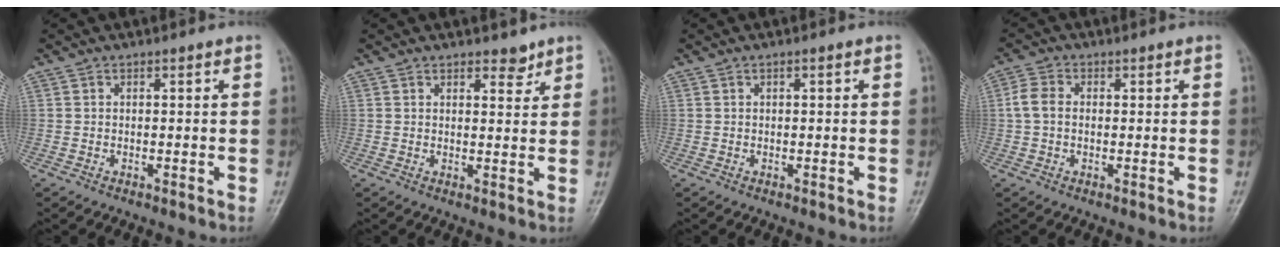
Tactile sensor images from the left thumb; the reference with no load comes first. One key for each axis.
{"total": 2.8, "fx": 2.2, "fy": 1.3, "fz": 1.2, "tx": -0.001, "ty": -0.014, "tz": 0.031}
{"total": 0.7, "fx": 0.2, "fy": 0.2, "fz": 0.7, "tx": -0.015, "ty": 0.002, "tz": 0.003}
{"total": 4.0, "fx": 0.3, "fy": 2.8, "fz": 2.8, "tx": -0.062, "ty": 0.012, "tz": -0.001}